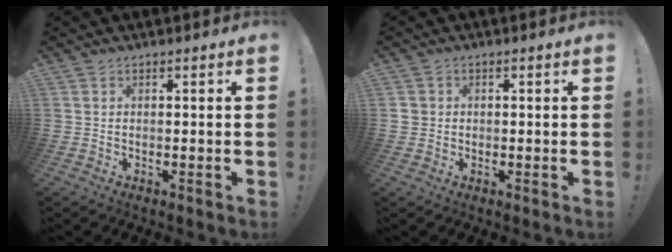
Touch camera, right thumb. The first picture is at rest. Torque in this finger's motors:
{"motor_torque": [0.01, 0.14, 0.50, -0.11, 0.00]}